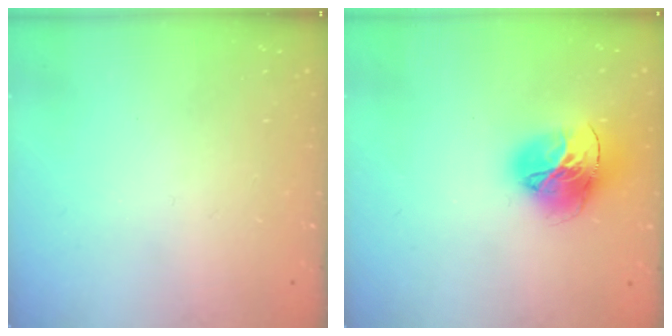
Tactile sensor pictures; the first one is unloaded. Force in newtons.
{"total": 16.7, "press": 16.6, "slide": 1.8}